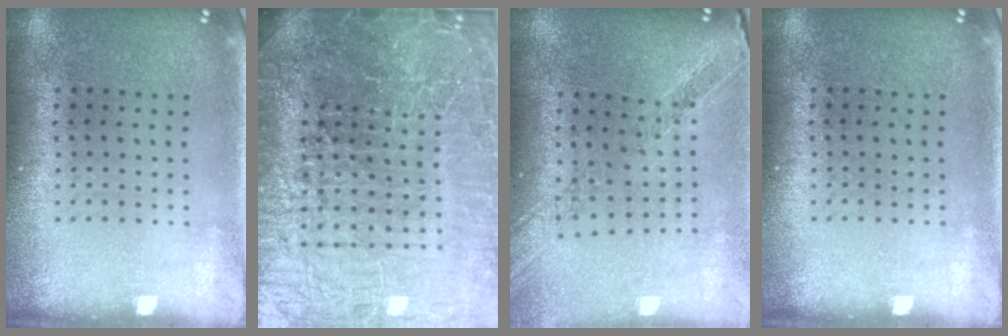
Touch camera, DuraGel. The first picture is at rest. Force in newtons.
{"total": 7.8, "press": 6.7, "slide": 3.9}
{"total": 1.1, "press": 1.1, "slide": 0.2}
{"total": 0.0}